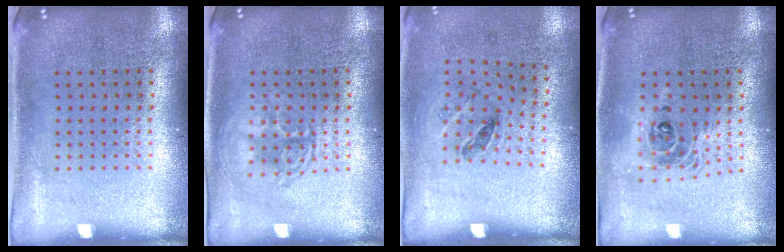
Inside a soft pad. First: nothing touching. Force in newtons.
{"total": 1.3, "press": 1.3, "slide": 0.2}
{"total": 1.3, "press": 0.8, "slide": 1.1}
{"total": 1.7, "press": 1.4, "slide": 0.9}